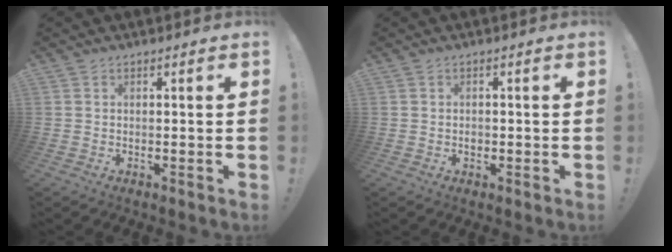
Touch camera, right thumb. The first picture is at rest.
{"total": 1.4, "force": [-0.7, 1.1, 0.4], "torque": [-0.006, 0.002, -0.013]}